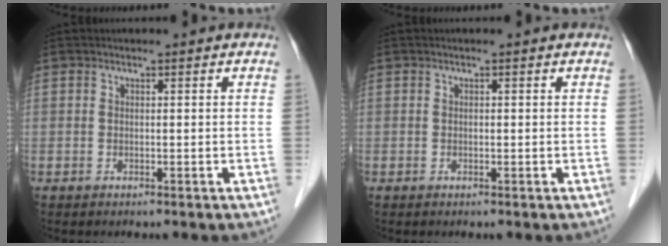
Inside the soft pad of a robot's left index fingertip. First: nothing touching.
{"total": 0.0}